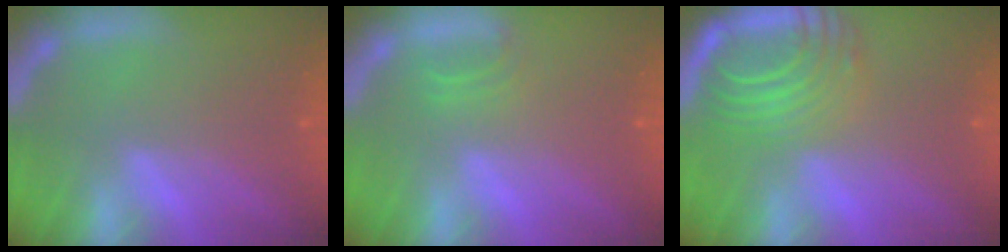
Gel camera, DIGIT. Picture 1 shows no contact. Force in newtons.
{"total": 1.4}
{"total": 9.0}